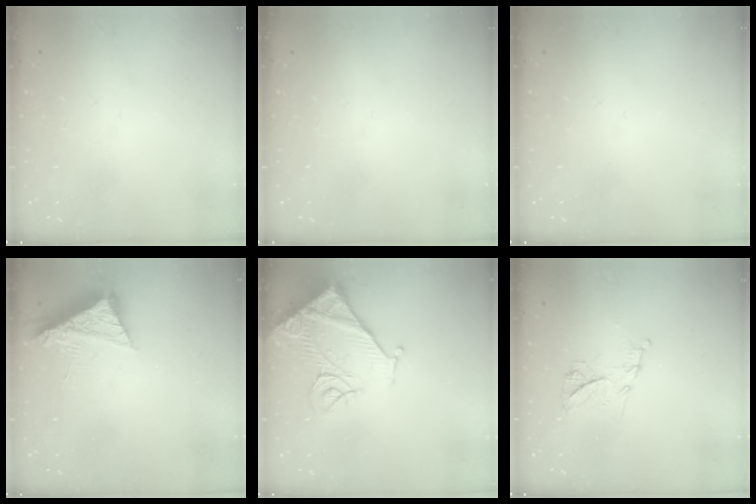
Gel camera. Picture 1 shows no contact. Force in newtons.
{"total": 0.0}
{"total": 0.0}
{"total": 8.1, "press": 8.1, "slide": 0.8}
{"total": 17.1, "press": 17.0, "slide": 1.8}
{"total": 10.3, "press": 10.3, "slide": 0.5}